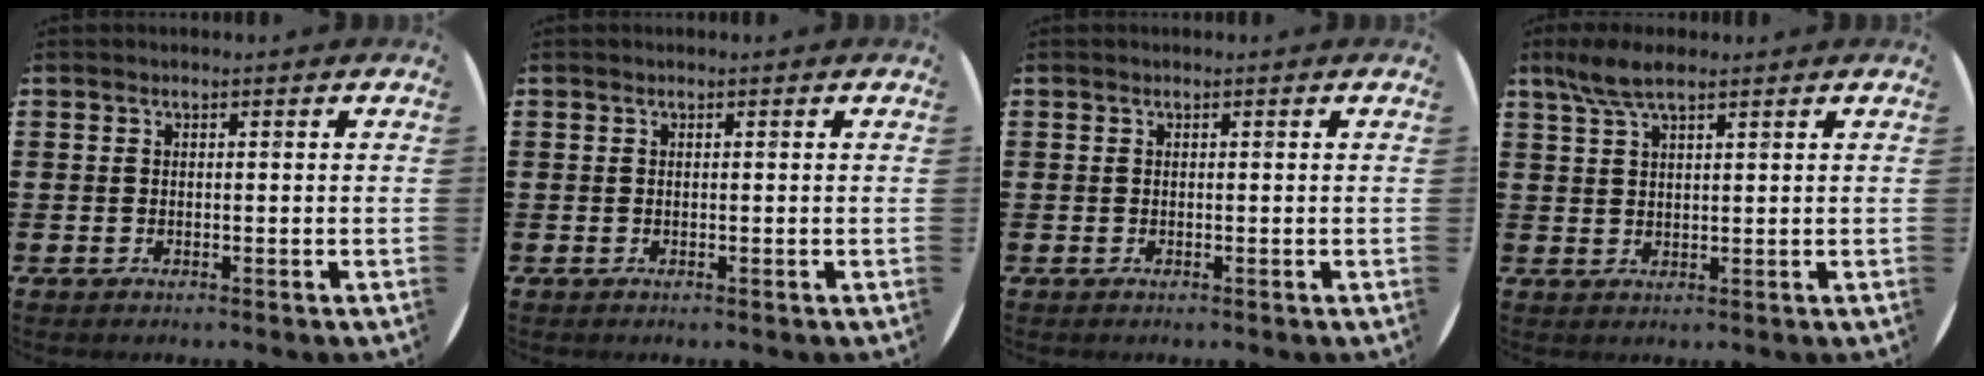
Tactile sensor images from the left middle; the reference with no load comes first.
{"total": 0.0}
{"total": 0.0}
{"total": 4.7, "force": [3.5, 1.2, 3.0], "torque": [-0.067, 0.001, 0.063]}